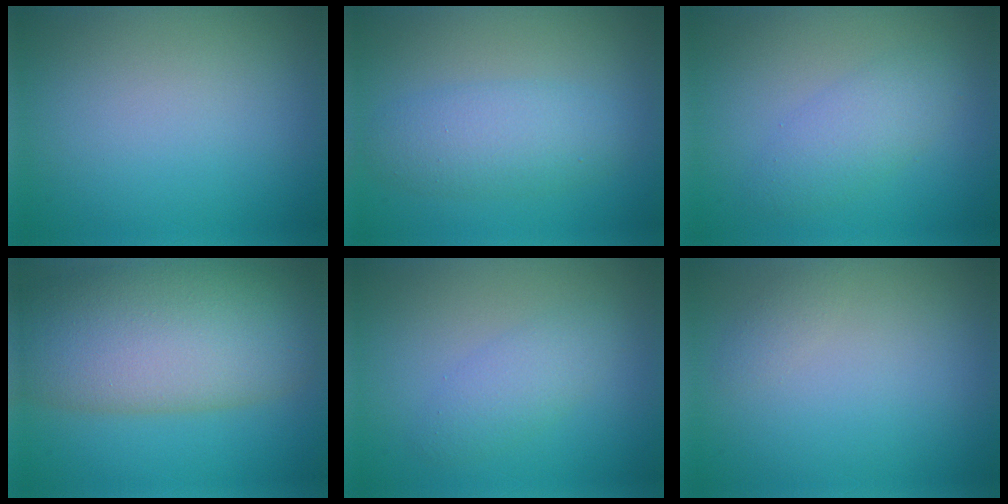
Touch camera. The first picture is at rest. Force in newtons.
{"total": 3.8, "press": 3.8, "slide": 0.1}
{"total": 2.9, "press": 2.8, "slide": 0.2}
{"total": 11.9, "press": 11.9, "slide": 0.8}
{"total": 2.3, "press": 2.3, "slide": 0.2}
{"total": 0.7, "press": 0.7, "slide": 0.0}